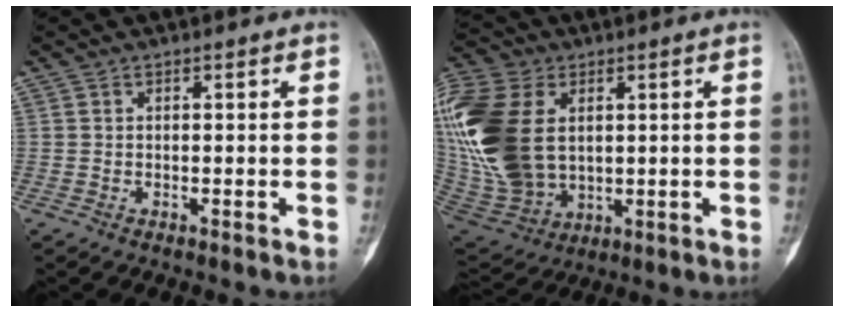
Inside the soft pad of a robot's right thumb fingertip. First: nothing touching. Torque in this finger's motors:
{"motor_torque": [-1.27, 2.58, 2.36, 0.42, 0.84]}